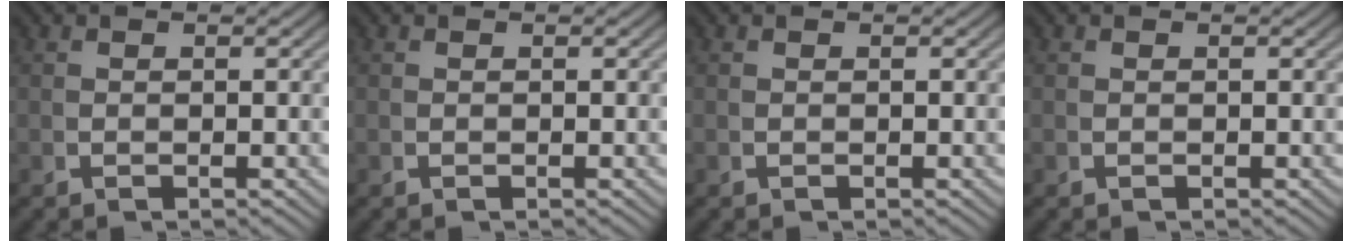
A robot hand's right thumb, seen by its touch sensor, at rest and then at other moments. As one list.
[{"total": 0.0}, {"total": 0.0}, {"total": 0.0}]